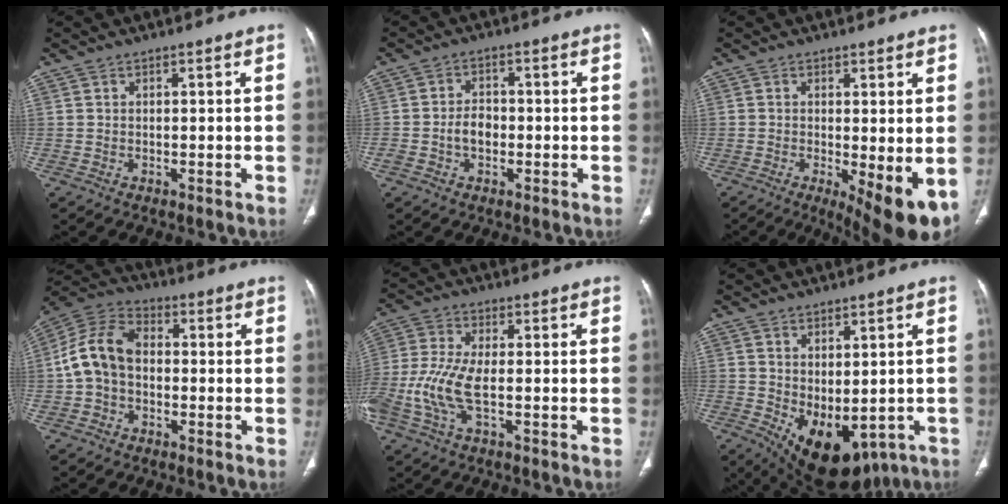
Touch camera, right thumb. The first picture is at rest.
{"total": 4.0, "force": [-1.0, 2.9, 2.6], "torque": [-0.041, 0.015, -0.022]}
{"total": 9.7, "force": [-2.1, 2.8, 9.1], "torque": [-0.130, -0.026, -0.025]}
{"total": 10.8, "force": [-0.7, 7.8, 7.5], "torque": [-0.137, 0.035, -0.027]}
{"total": 10.3, "force": [-2.4, 3.8, 9.2], "torque": [-0.233, 0.010, -0.051]}
{"total": 12.8, "force": [-3.3, 7.4, 9.9], "torque": [-0.130, -0.004, -0.019]}